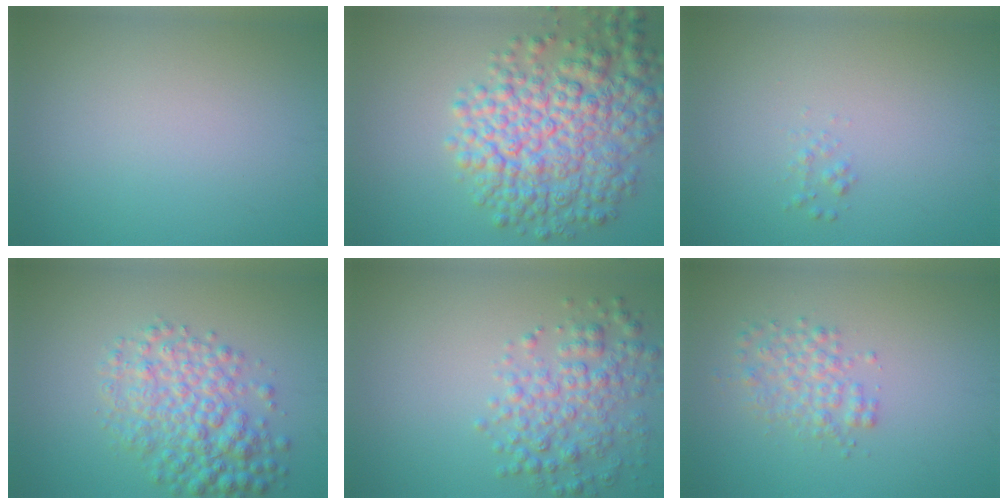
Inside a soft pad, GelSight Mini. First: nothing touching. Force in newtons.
{"total": 9.0, "press": 9.0, "slide": 0.3}
{"total": 0.7, "press": 0.7, "slide": 0.0}
{"total": 5.5, "press": 5.5, "slide": 0.1}
{"total": 4.2, "press": 4.2, "slide": 0.1}
{"total": 2.6, "press": 2.6, "slide": 0.1}